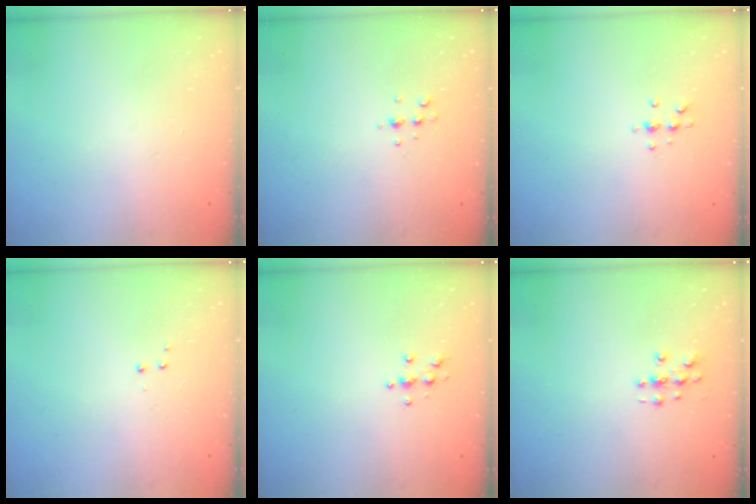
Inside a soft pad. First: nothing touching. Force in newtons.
{"total": 4.7, "press": 4.6, "slide": 0.6}
{"total": 4.9, "press": 4.9, "slide": 0.7}
{"total": 2.8, "press": 2.7, "slide": 0.5}
{"total": 3.6, "press": 3.6, "slide": 0.4}
{"total": 3.0, "press": 3.0, "slide": 0.1}